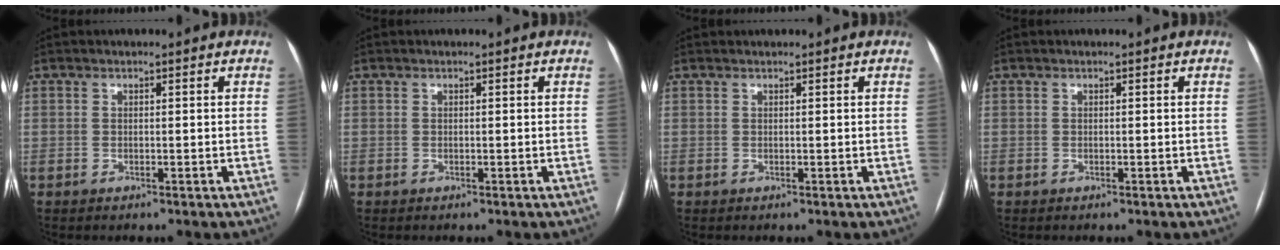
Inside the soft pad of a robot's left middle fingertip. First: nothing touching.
{"total": 0.0}
{"total": 0.6, "force": [0.6, 0.0, 0.0], "torque": [-0.002, 0.015, 0.013]}
{"total": 0.0}